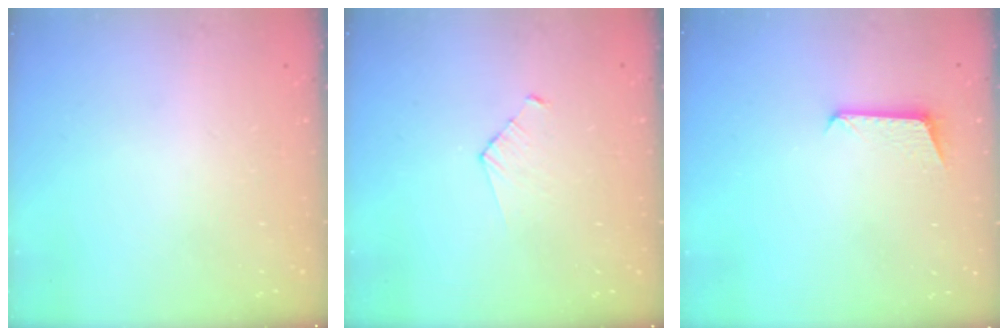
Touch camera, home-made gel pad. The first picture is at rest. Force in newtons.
{"total": 2.8, "press": 2.7, "slide": 0.3}
{"total": 5.8, "press": 5.7, "slide": 0.5}